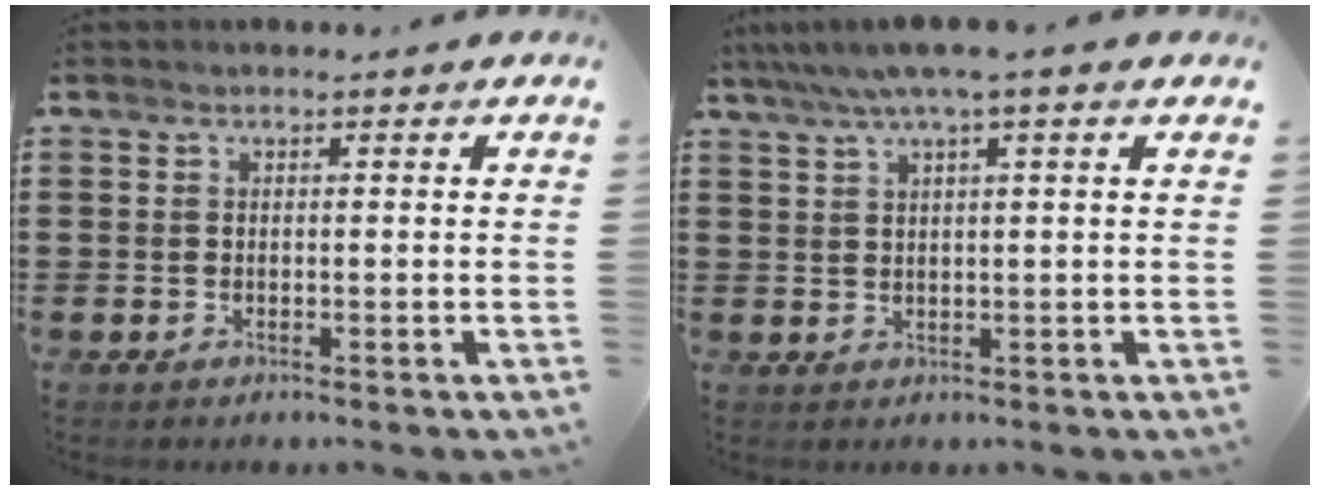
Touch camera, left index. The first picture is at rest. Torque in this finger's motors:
{"motor_torque": [2.14, 0.00, 1.05, 0.21]}